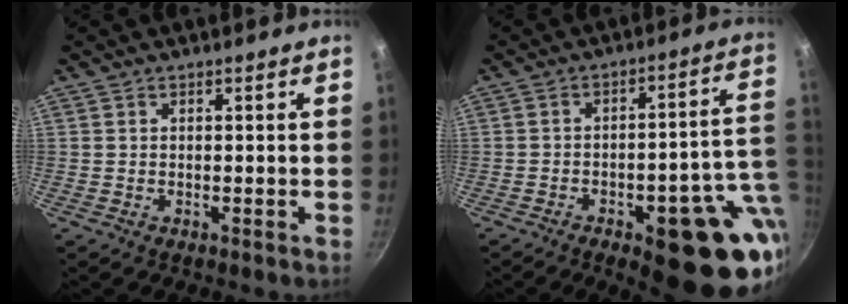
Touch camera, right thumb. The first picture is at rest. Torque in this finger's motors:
{"motor_torque": [3.37, 1.62, 1.98, -0.79, 0.37]}